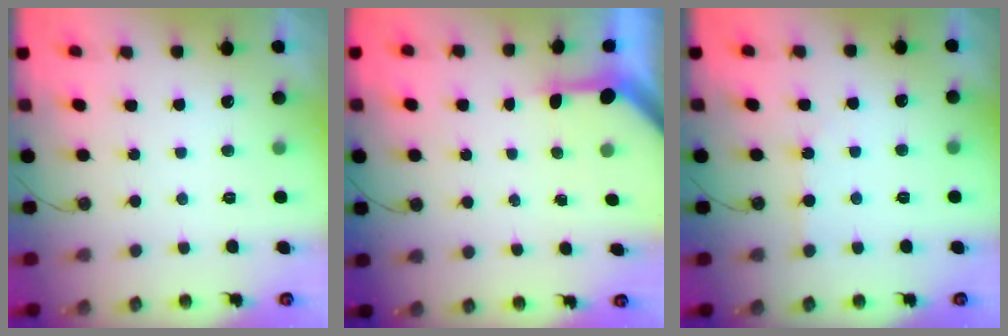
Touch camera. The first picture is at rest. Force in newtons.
{"total": 3.5, "press": 3.5, "slide": 0.4}
{"total": 3.5, "press": 3.4, "slide": 0.5}